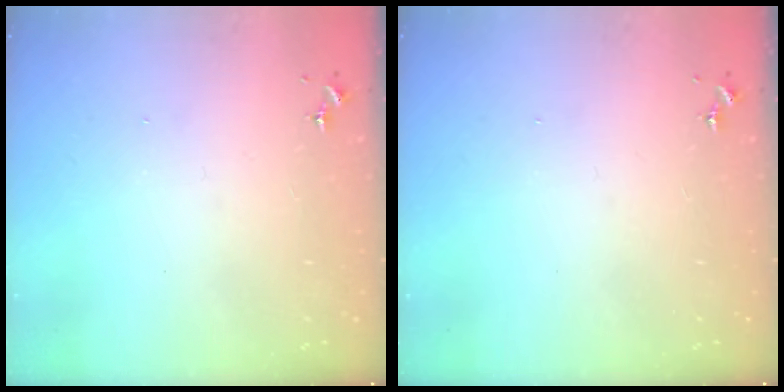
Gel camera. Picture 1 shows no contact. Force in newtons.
{"total": 0.0}